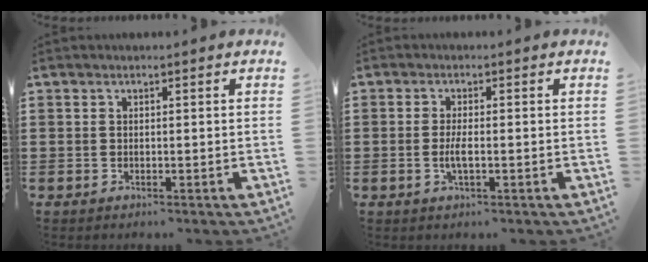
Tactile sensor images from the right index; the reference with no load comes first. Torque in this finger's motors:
{"motor_torque": [1.30, 0.84, 0.35, 0.09]}